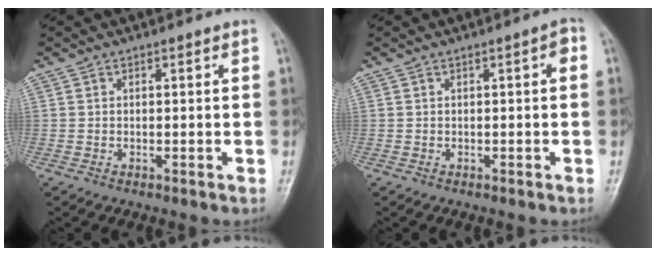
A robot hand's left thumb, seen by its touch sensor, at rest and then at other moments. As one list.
[{"total": 1.5, "force": [-0.1, 0.6, 1.4], "torque": [-0.012, 0.012, -0.005]}]